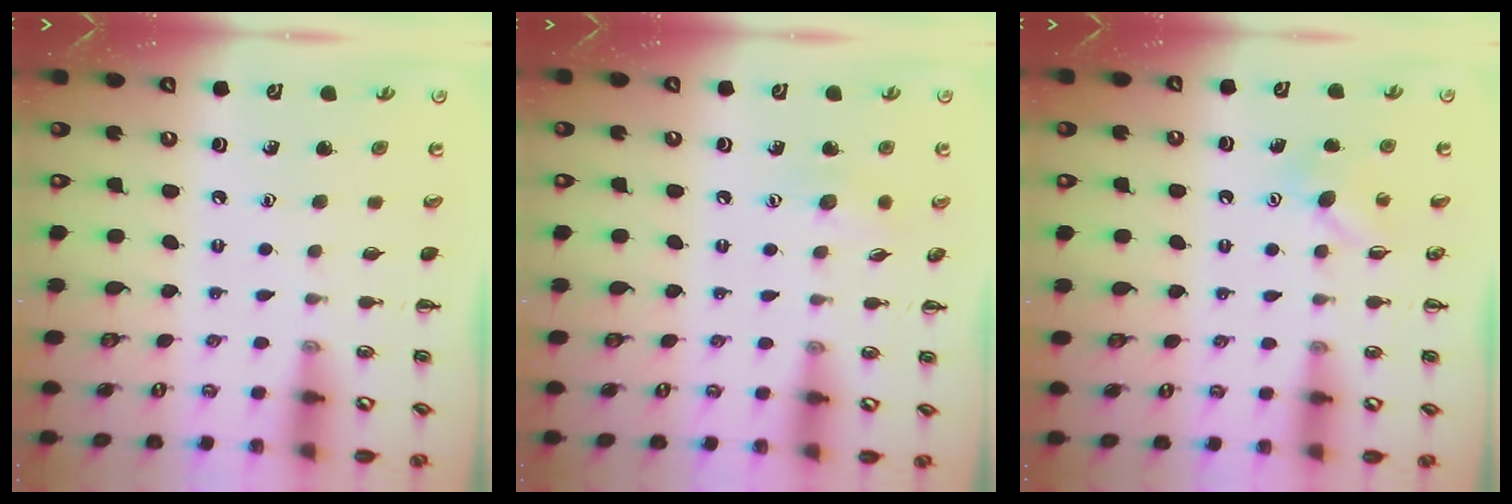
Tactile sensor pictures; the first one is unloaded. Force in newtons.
{"total": 6.5, "press": 6.3, "slide": 1.6}
{"total": 4.2, "press": 4.0, "slide": 1.2}